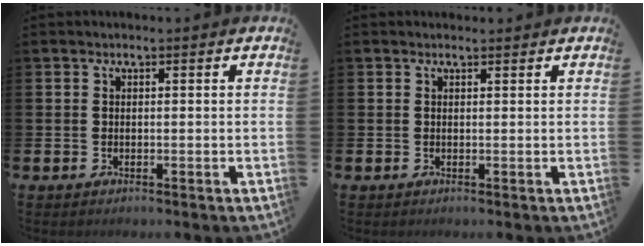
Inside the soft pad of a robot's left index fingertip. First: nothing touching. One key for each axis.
{"total": 0.6, "fx": 0.6, "fy": 0.2, "fz": 0.0, "tx": 0.009, "ty": -0.002, "tz": 0.009}